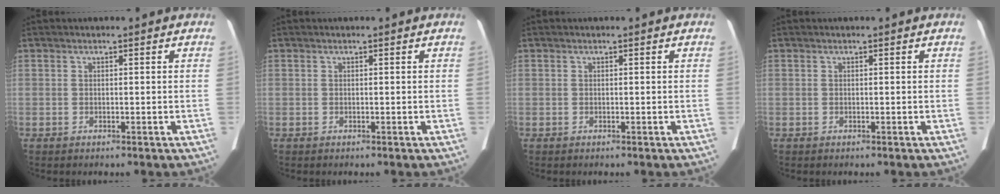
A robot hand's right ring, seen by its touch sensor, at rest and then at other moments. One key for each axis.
{"total": 0.0}
{"total": 0.0}
{"total": 0.0}